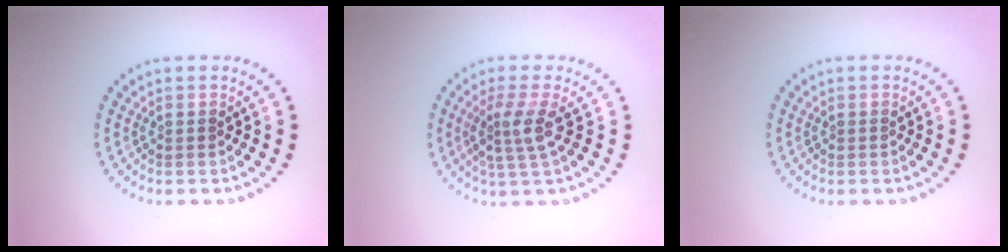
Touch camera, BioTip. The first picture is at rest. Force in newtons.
{"total": 2.8, "press": 2.1, "slide": 1.8}
{"total": 0.0}